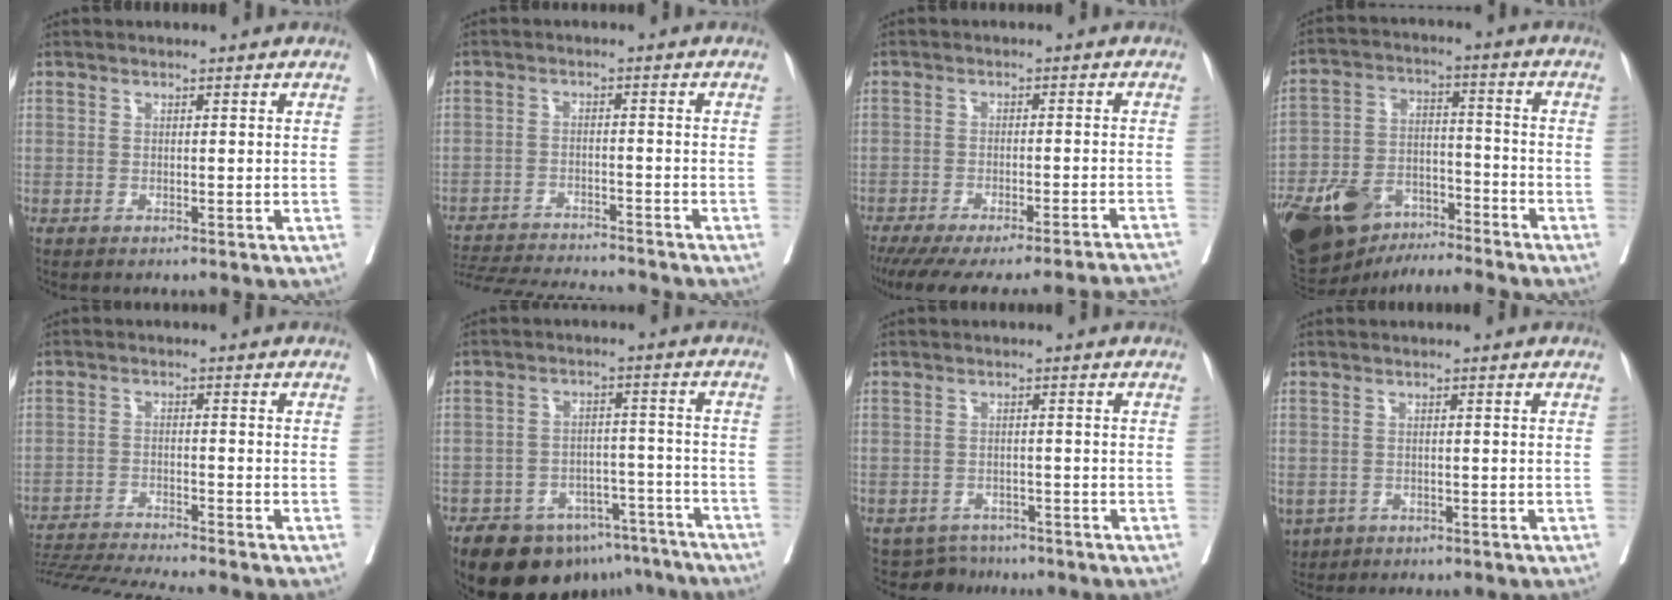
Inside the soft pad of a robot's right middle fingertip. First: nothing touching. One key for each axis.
{"total": 15.0, "fx": -14.2, "fy": 0.8, "fz": 4.7, "tx": -0.083, "ty": -0.016, "tz": -0.208}
{"total": 23.8, "fx": -22.0, "fy": 1.0, "fz": 9.1, "tx": -0.106, "ty": -0.039, "tz": -0.282}
{"total": 17.2, "fx": -13.2, "fy": 7.2, "fz": 8.4, "tx": -0.183, "ty": 0.004, "tz": -0.235}
{"total": 11.2, "fx": -10.4, "fy": -1.8, "fz": 3.7, "tx": -0.047, "ty": -0.014, "tz": -0.176}
{"total": 15.3, "fx": -12.1, "fy": 7.7, "fz": 5.2, "tx": -0.062, "ty": 0.031, "tz": -0.161}
{"total": 4.1, "fx": -3.5, "fy": 1.9, "fz": -1.0, "tx": 0.016, "ty": 0.007, "tz": -0.053}
{"total": 5.4, "fx": -2.7, "fy": 4.3, "fz": 1.8, "tx": -0.047, "ty": -0.003, "tz": -0.039}